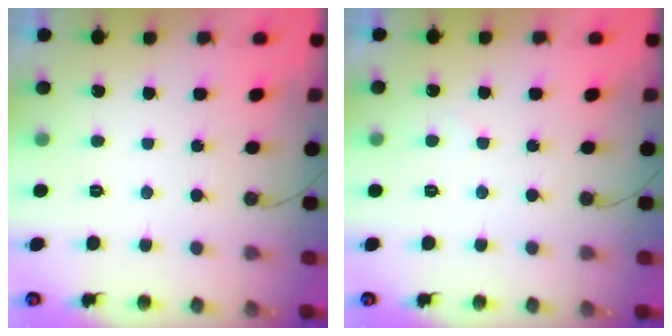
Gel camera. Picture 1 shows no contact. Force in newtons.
{"total": 4.1, "press": 4.1, "slide": 0.2}